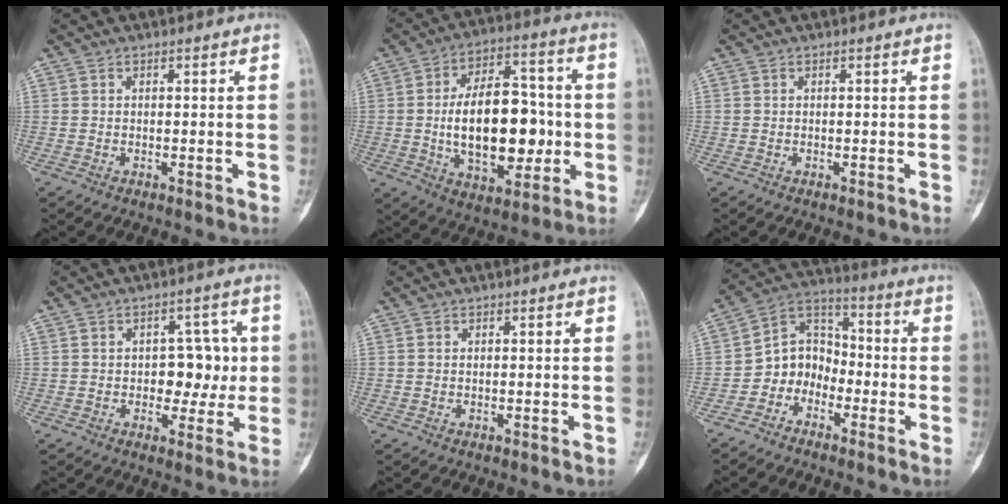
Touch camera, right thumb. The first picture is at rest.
{"total": 19.9, "force": [-1.4, 11.1, 16.4], "torque": [-0.229, 0.020, -0.014]}
{"total": 0.0}
{"total": 7.7, "force": [-0.1, 5.1, 5.8], "torque": [-0.031, 0.014, -0.001]}
{"total": 0.0}
{"total": 8.6, "force": [-3.5, 7.0, 3.4], "torque": [-0.026, 0.064, -0.080]}